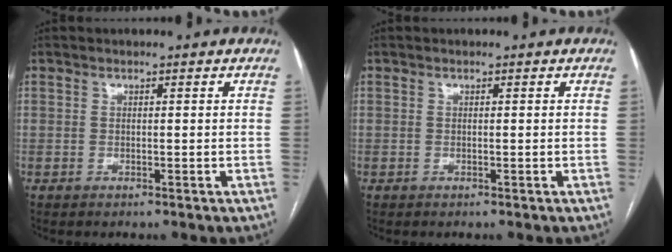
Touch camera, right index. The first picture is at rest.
{"total": 0.0}